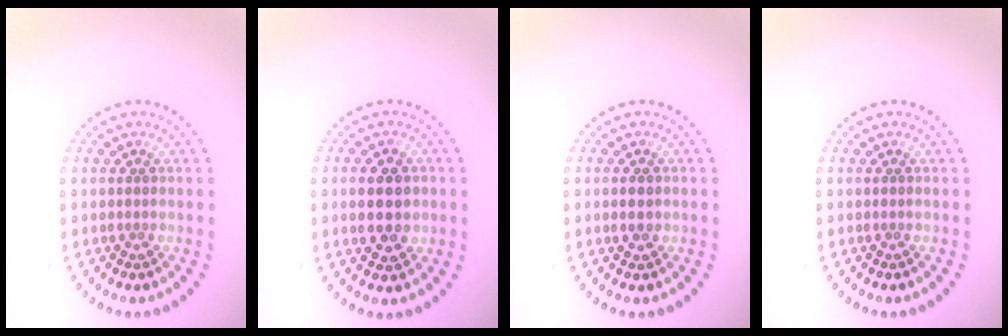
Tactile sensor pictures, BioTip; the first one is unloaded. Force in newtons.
{"total": 4.4, "press": 4.4, "slide": 0.2}
{"total": 1.8, "press": 1.8, "slide": 0.2}
{"total": 0.0}